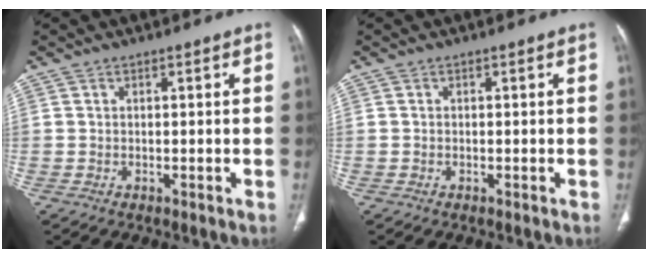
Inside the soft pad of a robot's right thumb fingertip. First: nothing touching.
{"total": 0.0}